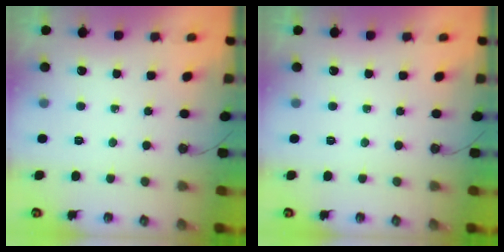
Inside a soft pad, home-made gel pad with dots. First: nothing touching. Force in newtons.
{"total": 0.0}